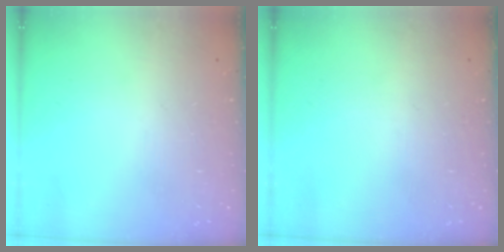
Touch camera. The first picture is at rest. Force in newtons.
{"total": 0.0}